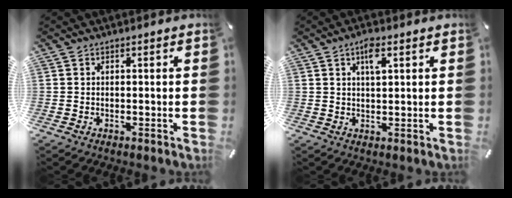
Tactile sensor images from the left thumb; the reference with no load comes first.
{"total": 4.1, "force": [1.9, 1.4, 3.3], "torque": [-0.064, 0.004, 0.028]}